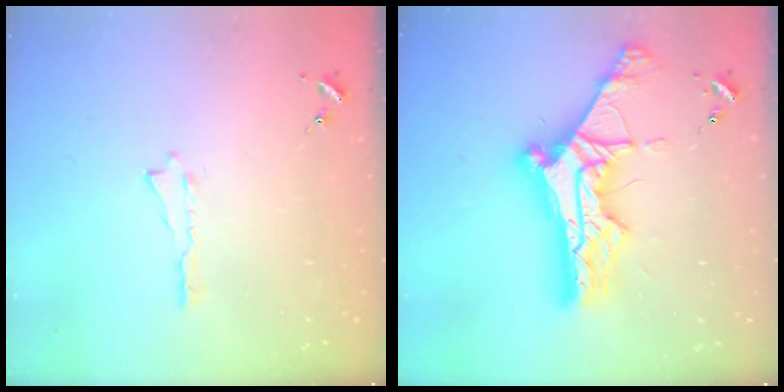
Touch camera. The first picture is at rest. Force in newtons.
{"total": 14.3, "press": 14.3, "slide": 1.3}